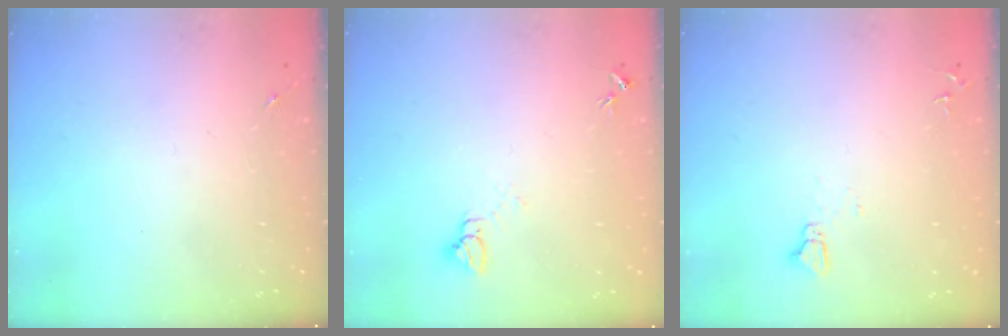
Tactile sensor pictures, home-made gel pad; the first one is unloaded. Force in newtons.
{"total": 4.5, "press": 4.4, "slide": 0.2}
{"total": 3.2, "press": 3.1, "slide": 0.3}